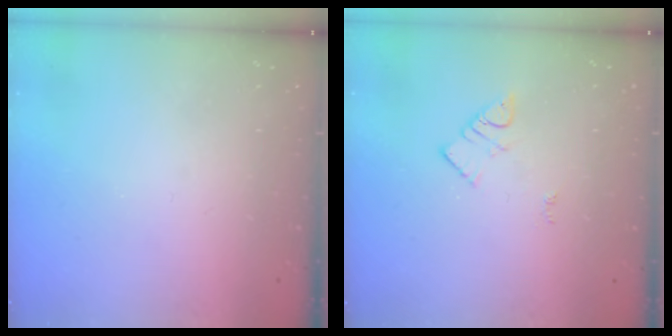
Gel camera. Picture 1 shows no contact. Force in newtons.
{"total": 3.0, "press": 3.0, "slide": 0.2}